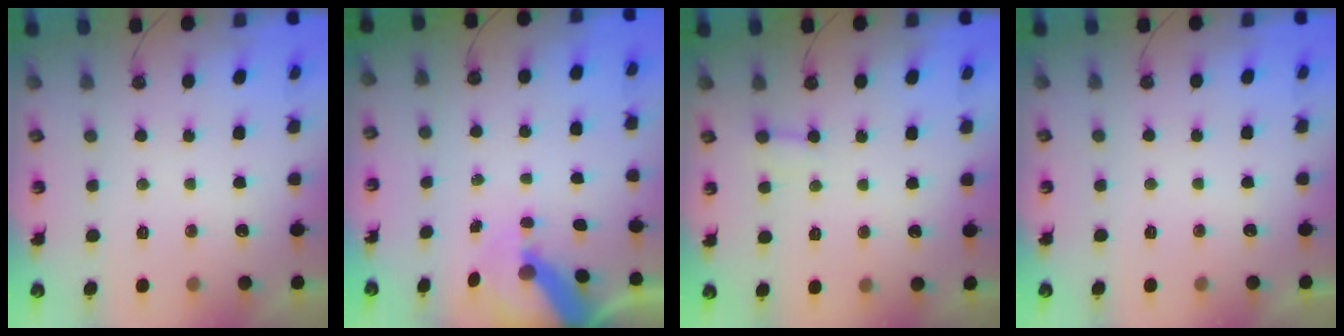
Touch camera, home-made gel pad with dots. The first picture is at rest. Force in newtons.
{"total": 9.8, "press": 9.7, "slide": 1.0}
{"total": 4.3, "press": 4.2, "slide": 0.4}
{"total": 0.0}